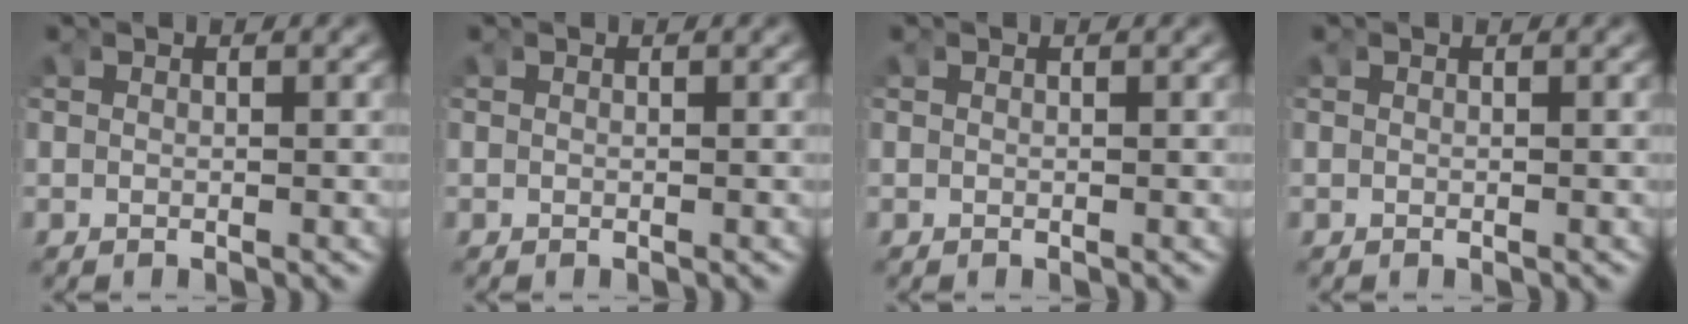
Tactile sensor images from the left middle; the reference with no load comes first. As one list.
[{"total": 0.0}, {"total": 0.0}, {"total": 0.0}]